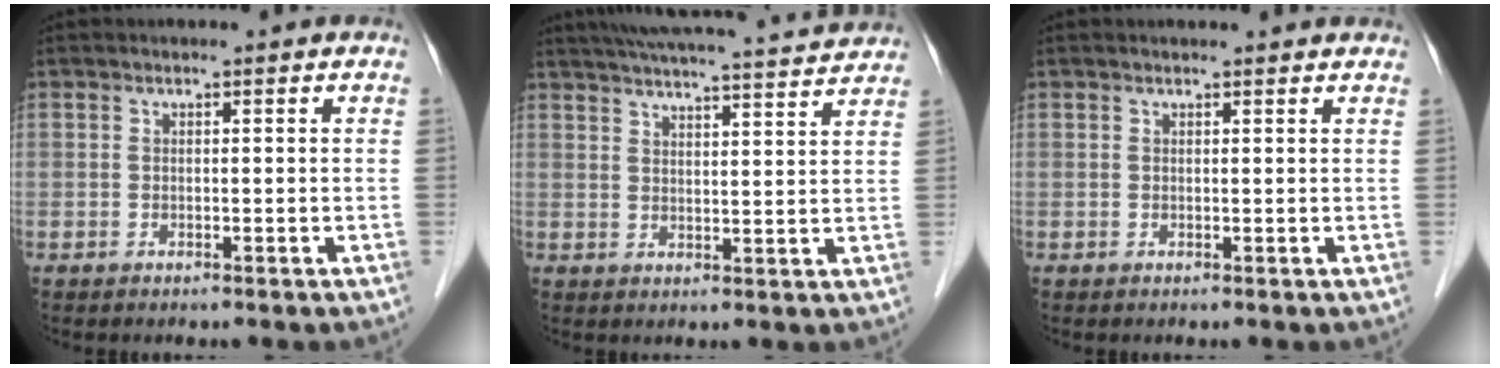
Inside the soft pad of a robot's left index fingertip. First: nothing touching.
{"total": 19.3, "force": [18.0, 1.1, 7.0], "torque": [-0.114, 0.015, 0.238]}
{"total": 3.4, "force": [3.3, 0.5, 0.9], "torque": [-0.014, 0.017, 0.032]}